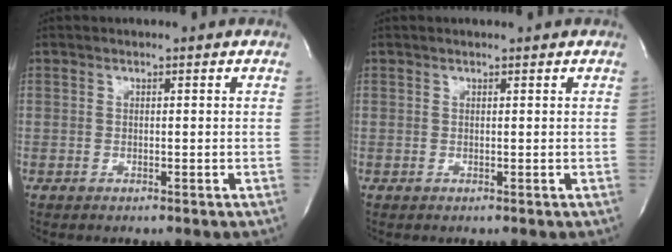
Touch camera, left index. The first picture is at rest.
{"total": 0.8, "force": [0.7, 0.0, 0.3], "torque": [-0.007, 0.007, 0.013]}